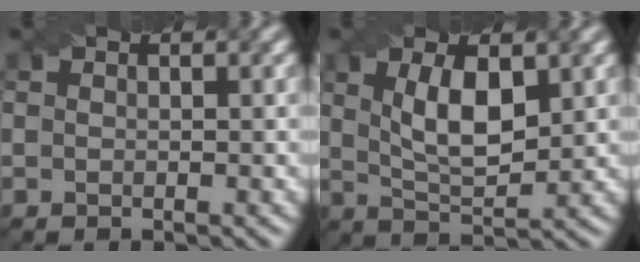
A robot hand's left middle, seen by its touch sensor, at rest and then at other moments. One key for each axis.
{"total": 5.1, "fx": 1.2, "fy": 2.1, "fz": 4.5, "tx": -0.091, "ty": -0.002, "tz": 0.026}